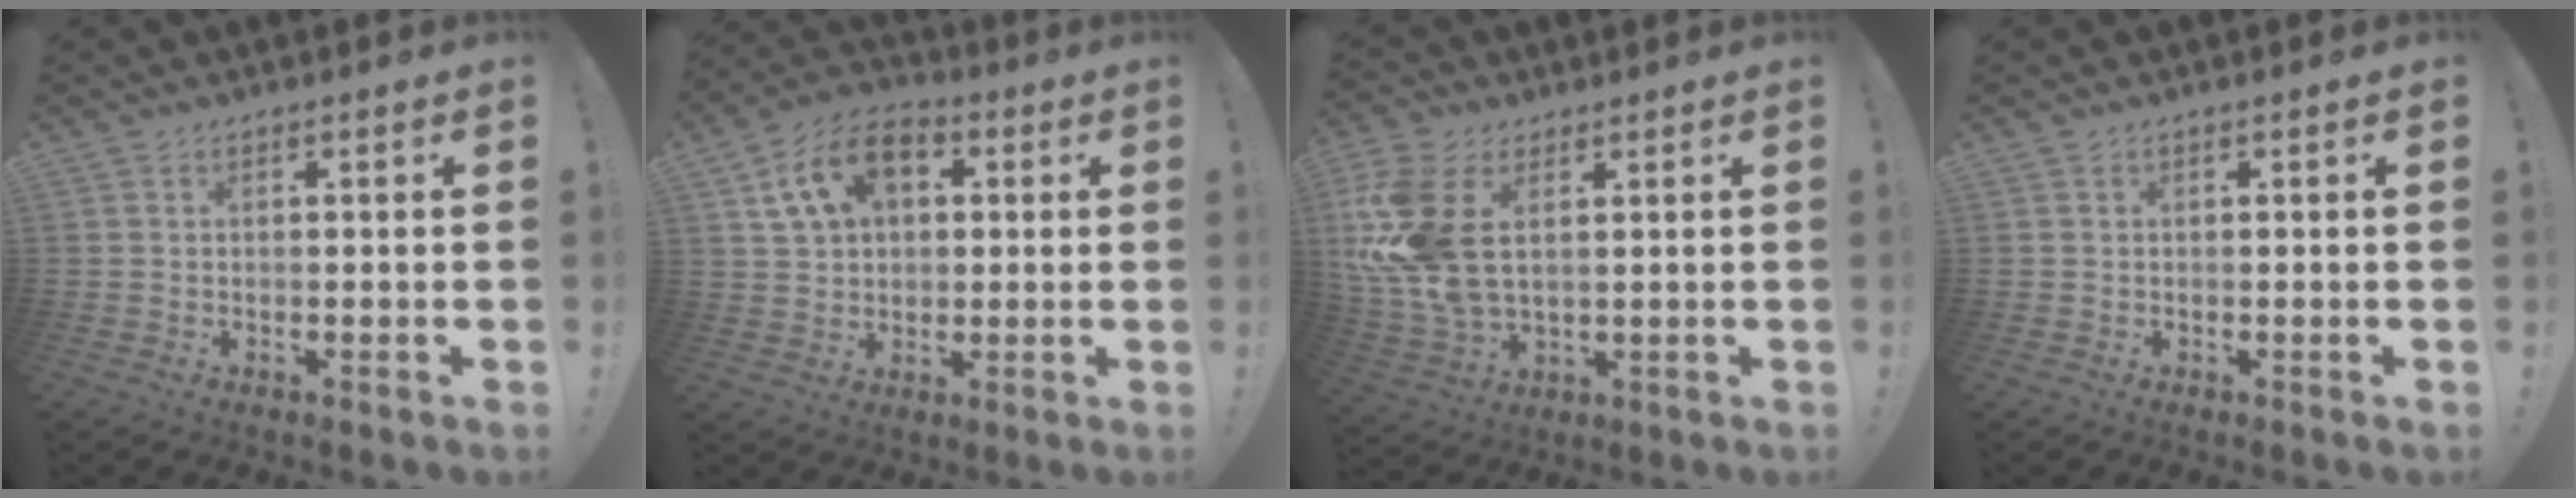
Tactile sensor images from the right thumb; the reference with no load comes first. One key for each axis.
{"total": 13.1, "fx": 5.0, "fy": 9.3, "fz": 7.8, "tx": -0.124, "ty": -0.008, "tz": 0.100}
{"total": 15.7, "fx": 4.5, "fy": 9.0, "fz": 12.0, "tx": -0.249, "ty": -0.018, "tz": 0.083}
{"total": 0.0}